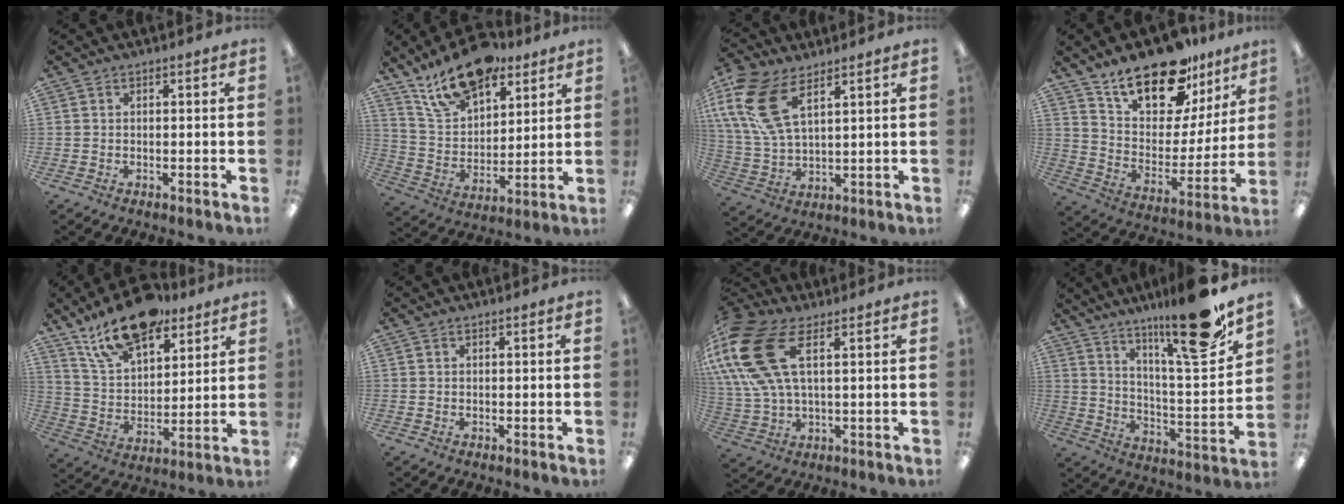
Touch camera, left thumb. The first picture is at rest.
{"total": 17.0, "force": [12.2, 8.5, 8.3], "torque": [-0.142, -0.059, 0.219]}
{"total": 16.0, "force": [8.2, 7.1, 11.7], "torque": [-0.267, -0.027, 0.146]}
{"total": 19.8, "force": [14.9, 9.0, 9.5], "torque": [-0.162, -0.092, 0.263]}
{"total": 17.7, "force": [12.6, 8.2, 9.2], "torque": [-0.156, -0.060, 0.224]}
{"total": 0.0}
{"total": 19.3, "force": [7.4, 8.8, 15.5], "torque": [-0.332, -0.013, 0.131]}
{"total": 20.1, "force": [15.3, 3.6, 12.6], "torque": [-0.184, -0.109, 0.239]}